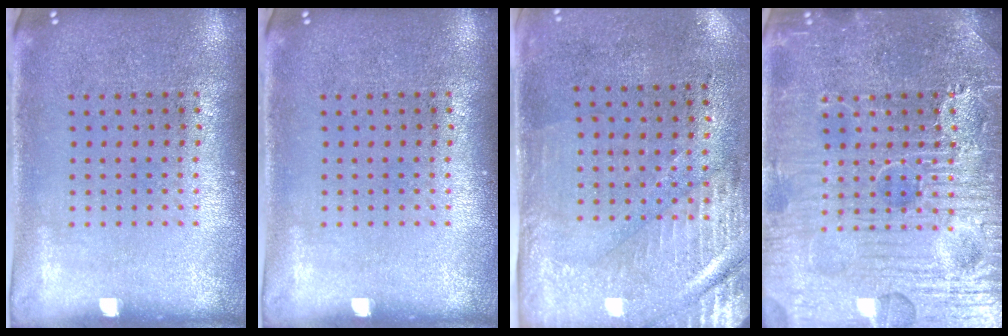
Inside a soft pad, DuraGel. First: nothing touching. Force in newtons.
{"total": 0.0}
{"total": 2.9, "press": 2.5, "slide": 1.5}
{"total": 7.9, "press": 7.9, "slide": 0.9}